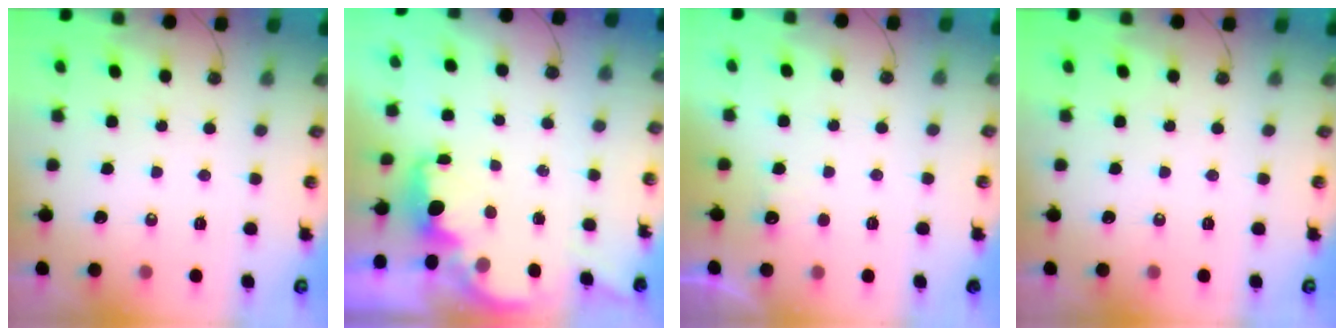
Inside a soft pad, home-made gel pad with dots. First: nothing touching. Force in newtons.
{"total": 2.2, "press": 2.0, "slide": 0.8}
{"total": 1.5, "press": 1.4, "slide": 0.6}
{"total": 0.0}